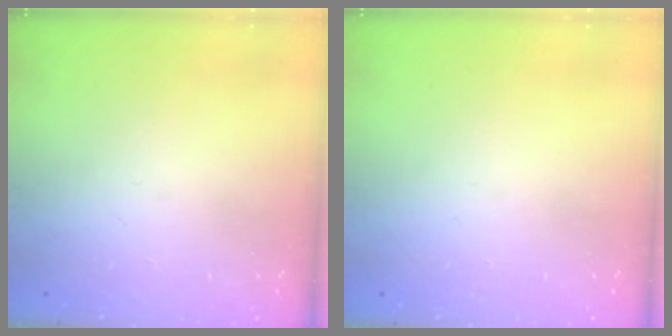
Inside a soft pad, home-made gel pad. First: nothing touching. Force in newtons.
{"total": 0.0}